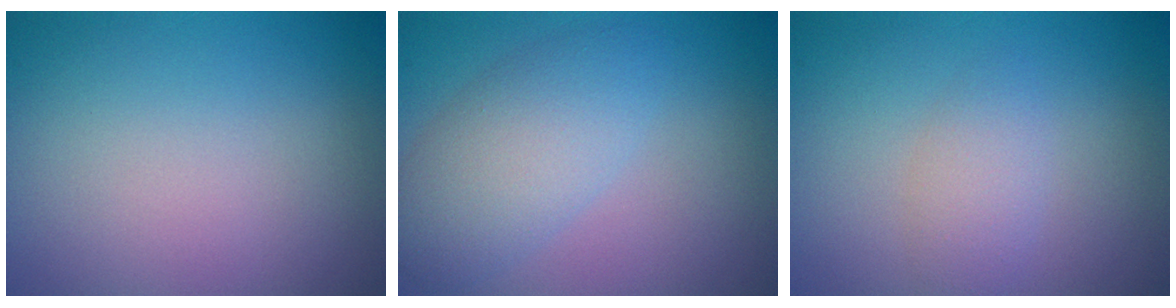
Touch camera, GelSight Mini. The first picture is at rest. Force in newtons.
{"total": 4.3, "press": 4.3, "slide": 0.2}
{"total": 1.8, "press": 1.8, "slide": 0.1}